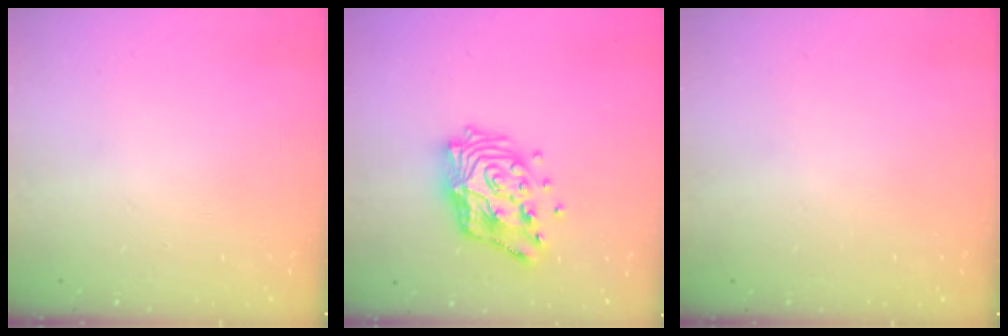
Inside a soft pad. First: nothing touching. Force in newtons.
{"total": 15.7, "press": 15.7, "slide": 1.4}
{"total": 0.0}